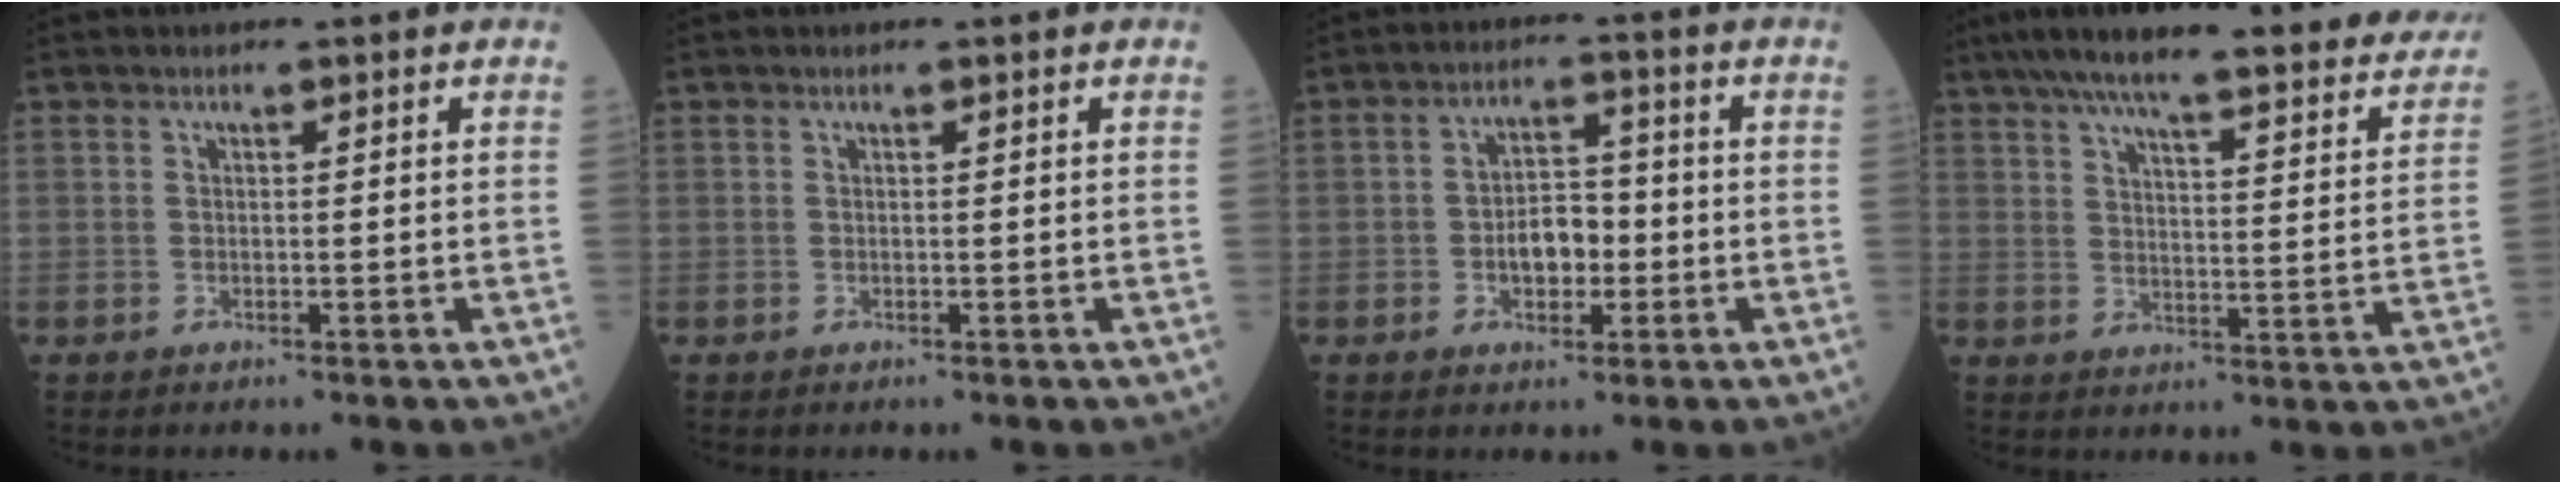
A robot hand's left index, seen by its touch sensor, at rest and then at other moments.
{"total": 0.0}
{"total": 5.7, "force": [-1.2, 3.4, 4.3], "torque": [-0.078, 0.012, -0.018]}
{"total": 30.5, "force": [26.4, 4.8, 14.6], "torque": [-0.226, -0.024, 0.332]}